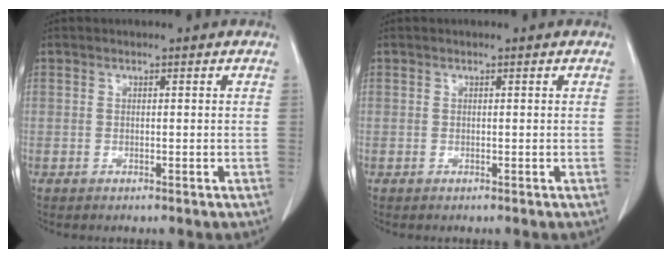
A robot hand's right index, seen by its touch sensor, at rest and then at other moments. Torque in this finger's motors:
{"motor_torque": [0.00, 0.00, 0.00, 0.00]}